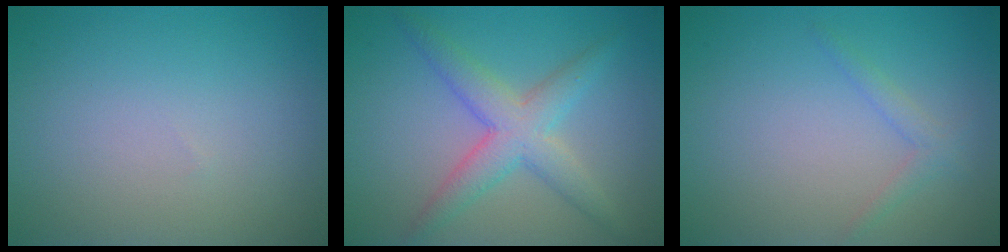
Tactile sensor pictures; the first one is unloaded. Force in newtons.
{"total": 4.4, "press": 4.4, "slide": 0.1}
{"total": 1.3, "press": 1.3, "slide": 0.1}